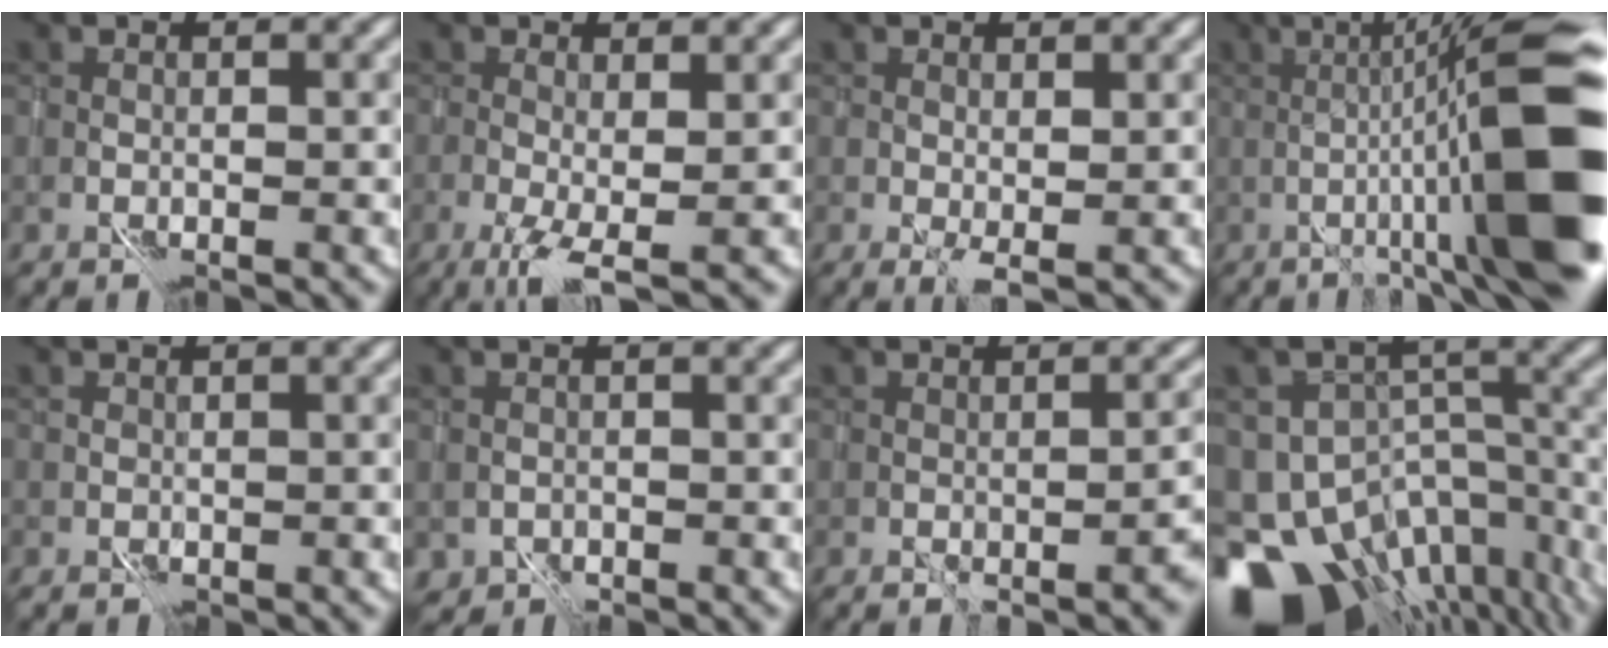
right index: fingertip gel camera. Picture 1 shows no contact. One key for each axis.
{"total": 2.9, "fx": 0.0, "fy": 0.4, "fz": 2.9, "tx": -0.050, "ty": 0.003, "tz": -0.003}
{"total": 1.4, "fx": 1.0, "fy": 0.0, "fz": 0.9, "tx": -0.020, "ty": 0.001, "tz": 0.020}
{"total": 14.2, "fx": 0.3, "fy": 2.2, "fz": 14.1, "tx": -0.171, "ty": 0.029, "tz": 0.006}
{"total": 0.9, "fx": 0.4, "fy": 0.6, "fz": 0.5, "tx": -0.004, "ty": 0.006, "tz": 0.007}
{"total": 1.3, "fx": -0.9, "fy": 1.0, "fz": 0.2, "tx": 0.001, "ty": -0.007, "tz": -0.011}
{"total": 2.1, "fx": -0.2, "fy": 0.4, "fz": 2.1, "tx": -0.021, "ty": 0.010, "tz": 0.004}
{"total": 15.6, "fx": -9.7, "fy": 9.9, "fz": 7.0, "tx": -0.130, "ty": -0.028, "tz": -0.098}